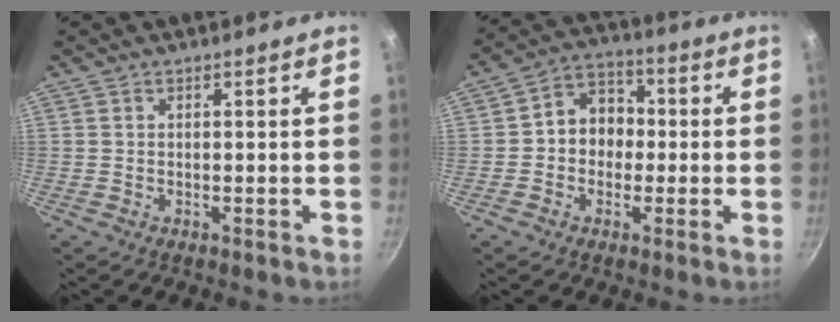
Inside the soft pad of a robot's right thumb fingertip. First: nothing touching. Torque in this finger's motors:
{"motor_torque": [-0.04, 0.27, 0.09, 0.05, 0.05]}